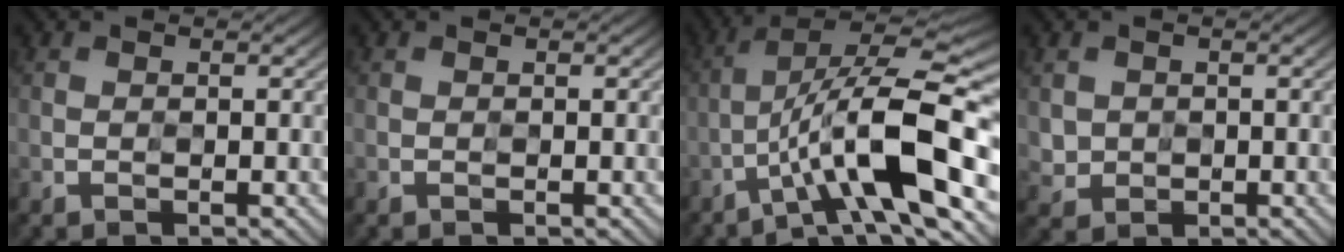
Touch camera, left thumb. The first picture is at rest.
{"total": 0.0}
{"total": 12.8, "force": [-4.6, 3.3, 11.5], "torque": [-0.195, 0.021, -0.081]}
{"total": 2.6, "force": [1.3, 2.2, -0.6], "torque": [-0.008, -0.011, 0.025]}